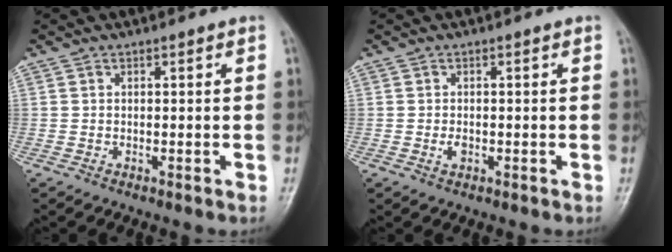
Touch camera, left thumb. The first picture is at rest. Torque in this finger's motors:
{"motor_torque": [-0.01, 0.02, 0.18, 0.03, 0.00]}